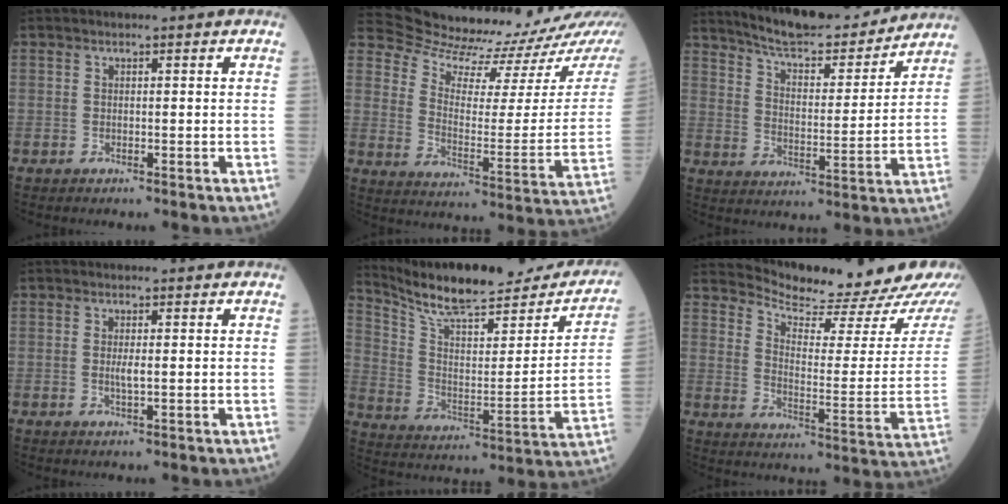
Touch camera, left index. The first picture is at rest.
{"total": 17.5, "force": [17.0, 1.5, 3.8], "torque": [-0.063, -0.091, 0.228]}
{"total": 15.9, "force": [14.6, 2.6, 5.6], "torque": [-0.087, -0.012, 0.219]}
{"total": 1.4, "force": [-0.3, 0.1, 1.3], "torque": [-0.031, -0.006, -0.004]}
{"total": 24.5, "force": [21.6, 4.8, 10.6], "torque": [-0.166, -0.046, 0.308]}
{"total": 18.9, "force": [18.1, 0.9, 5.6], "torque": [-0.086, -0.098, 0.232]}